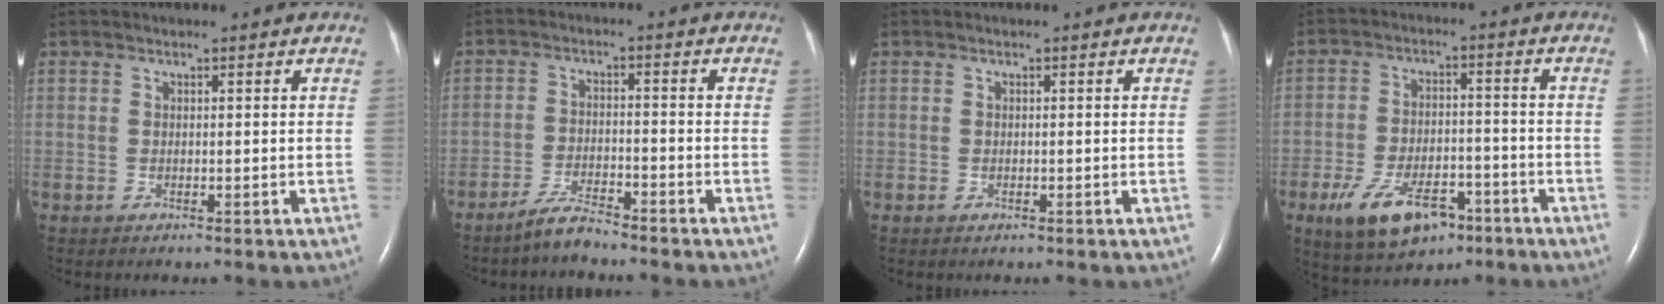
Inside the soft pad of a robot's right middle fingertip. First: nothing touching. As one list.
[{"total": 3.9, "force": [-3.7, 0.1, 1.4], "torque": [-0.033, -0.011, -0.071]}, {"total": 0.0}, {"total": 10.8, "force": [-6.1, 5.2, 7.3], "torque": [-0.135, -0.002, -0.095]}]